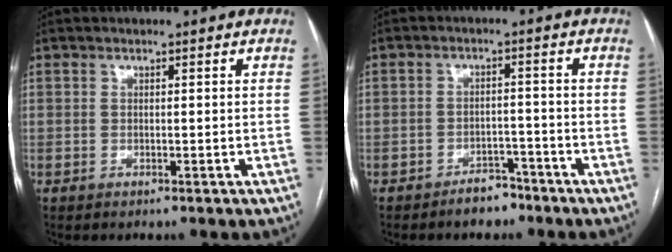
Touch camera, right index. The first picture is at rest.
{"total": 3.8, "force": [-3.0, 2.1, 1.0], "torque": [-0.013, 0.009, -0.043]}